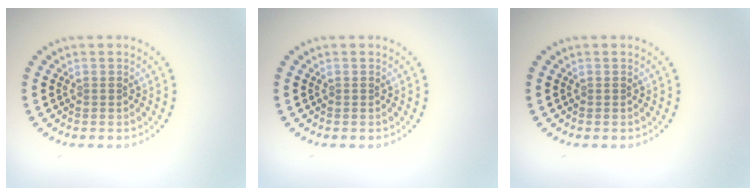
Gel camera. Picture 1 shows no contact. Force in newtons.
{"total": 0.0}
{"total": 0.0}